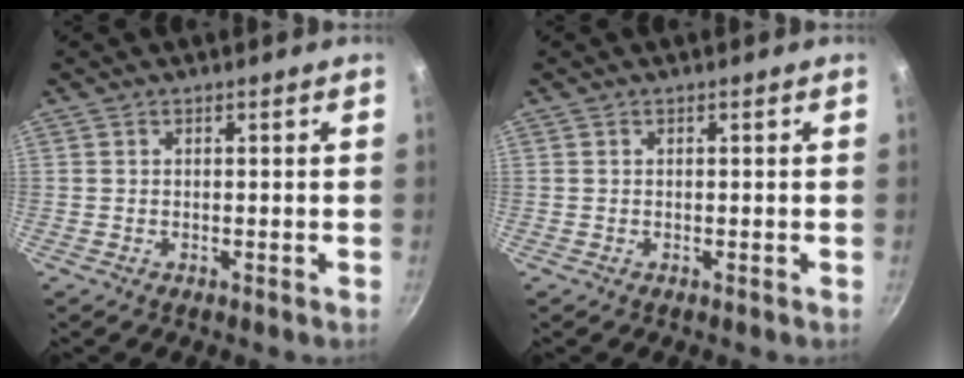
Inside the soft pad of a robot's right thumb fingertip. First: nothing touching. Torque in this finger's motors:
{"motor_torque": [0.12, -0.35, 0.11, 0.15, 0.00]}